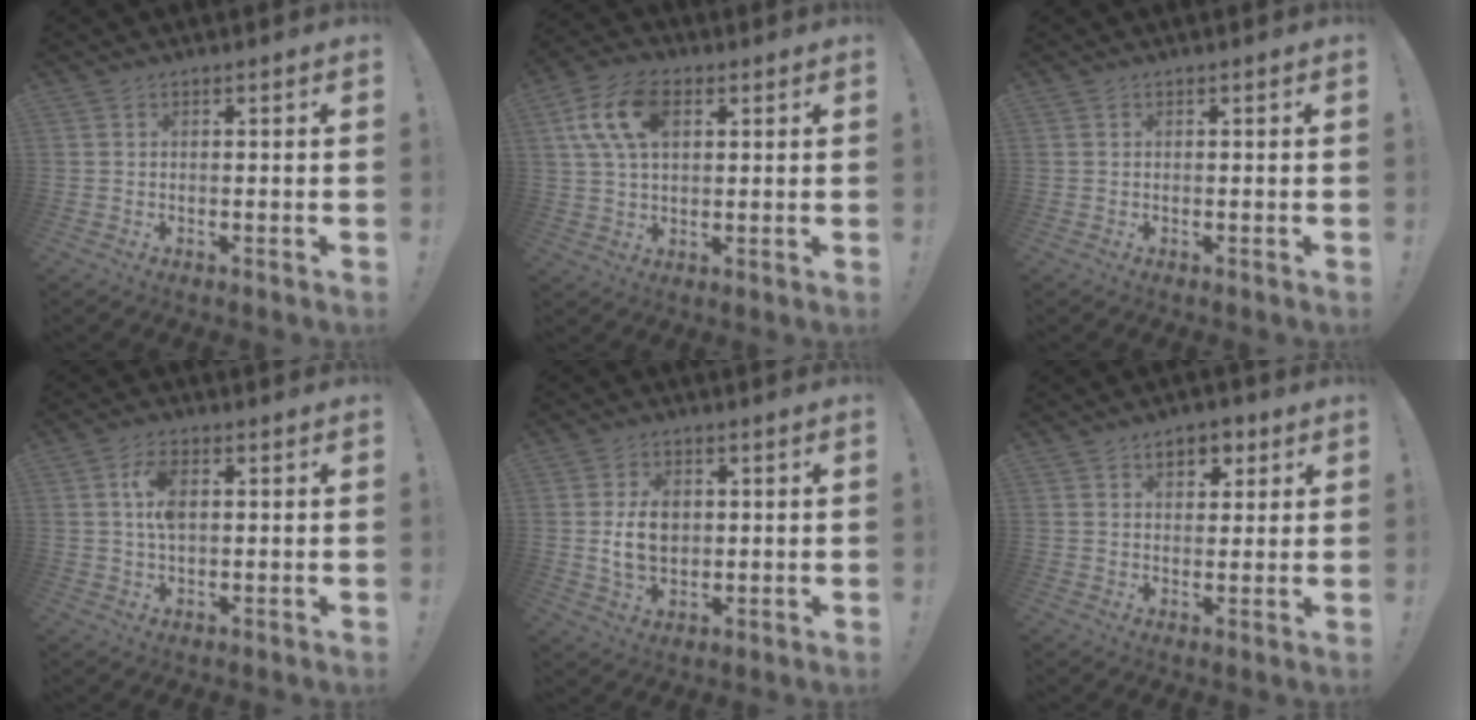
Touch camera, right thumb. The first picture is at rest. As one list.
[{"total": 13.4, "force": [4.2, 8.1, 9.9], "torque": [-0.187, 0.009, 0.081]}, {"total": 0.0}, {"total": 6.8, "force": [1.4, 3.7, 5.5], "torque": [-0.101, 0.001, 0.021]}, {"total": 8.8, "force": [0.6, 6.3, 6.1], "torque": [-0.095, 0.004, 0.009]}, {"total": 6.2, "force": [3.0, 4.2, 3.3], "torque": [-0.036, -0.004, 0.051]}]